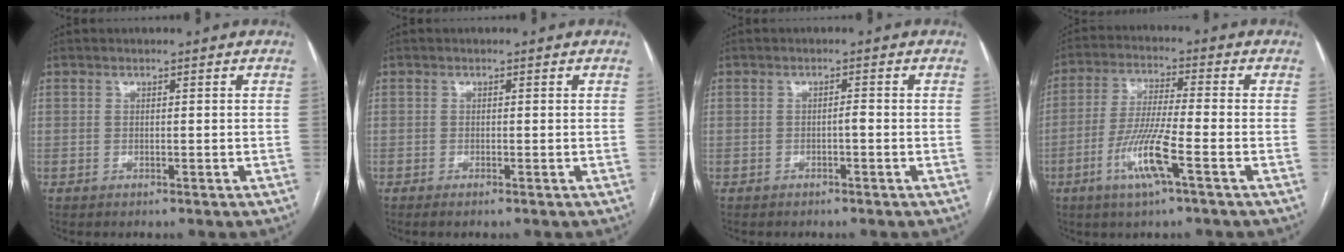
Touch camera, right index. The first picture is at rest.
{"total": 0.8, "force": [-0.6, 0.0, 0.6], "torque": [-0.011, -0.002, -0.012]}
{"total": 1.0, "force": [-0.4, 0.1, 0.9], "torque": [-0.014, 0.003, -0.008]}
{"total": 9.4, "force": [-3.9, 0.1, 8.6], "torque": [-0.174, -0.010, -0.079]}